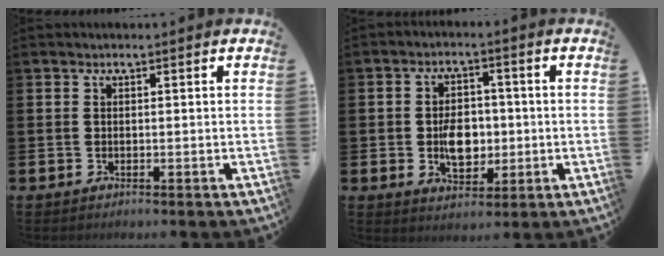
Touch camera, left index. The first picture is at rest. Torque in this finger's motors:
{"motor_torque": [1.54, 0.04, 0.45, 0.16]}